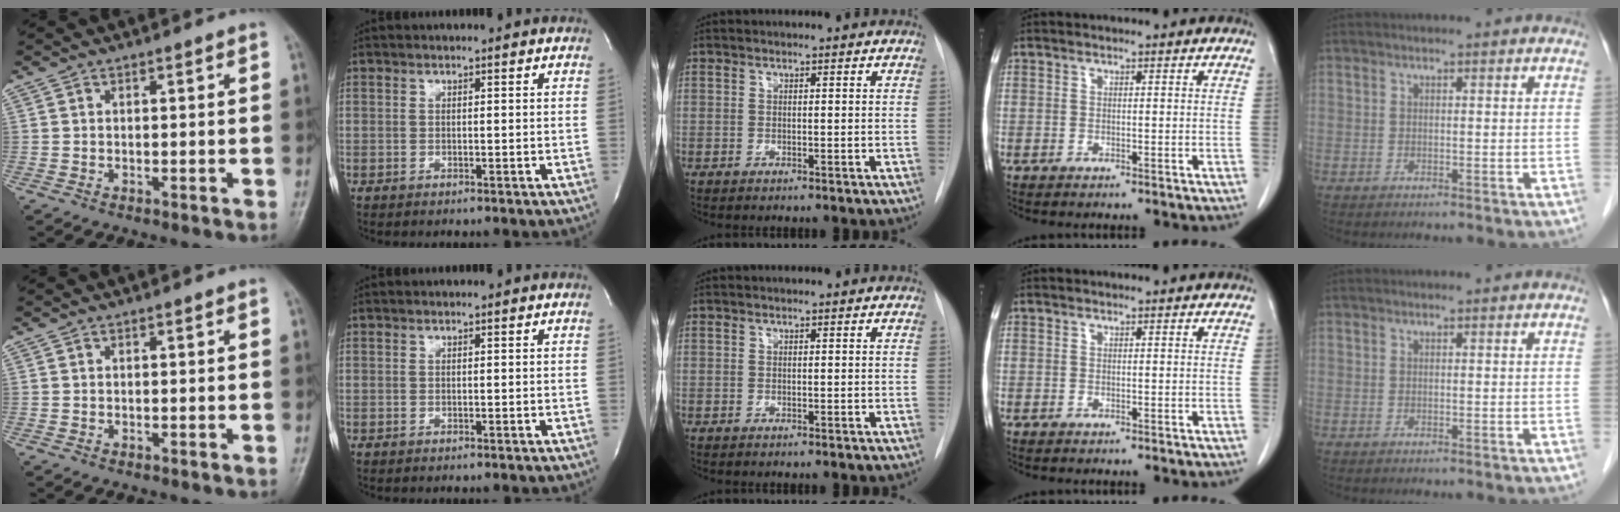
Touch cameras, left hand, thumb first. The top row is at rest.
{}